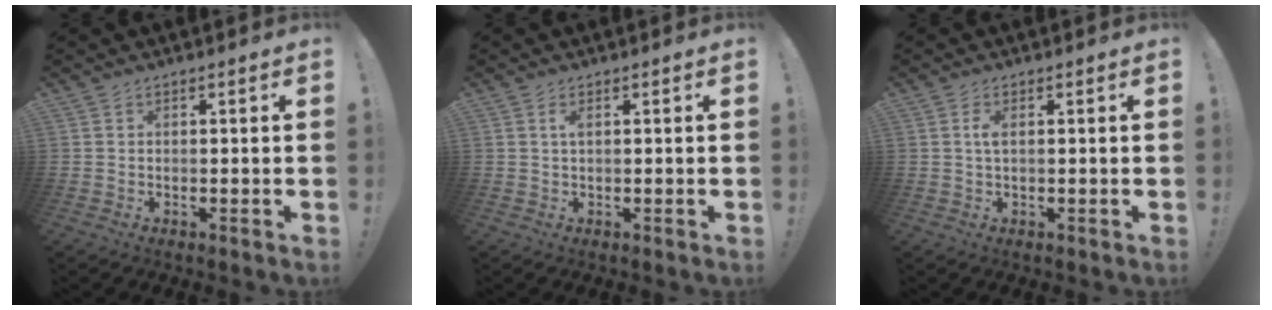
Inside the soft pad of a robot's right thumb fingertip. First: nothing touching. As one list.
[{"total": 1.3, "force": [0.3, 0.2, 1.3], "torque": [-0.019, 0.000, 0.001]}, {"total": 2.1, "force": [0.1, 0.6, 2.0], "torque": [-0.032, -0.001, -0.001]}]